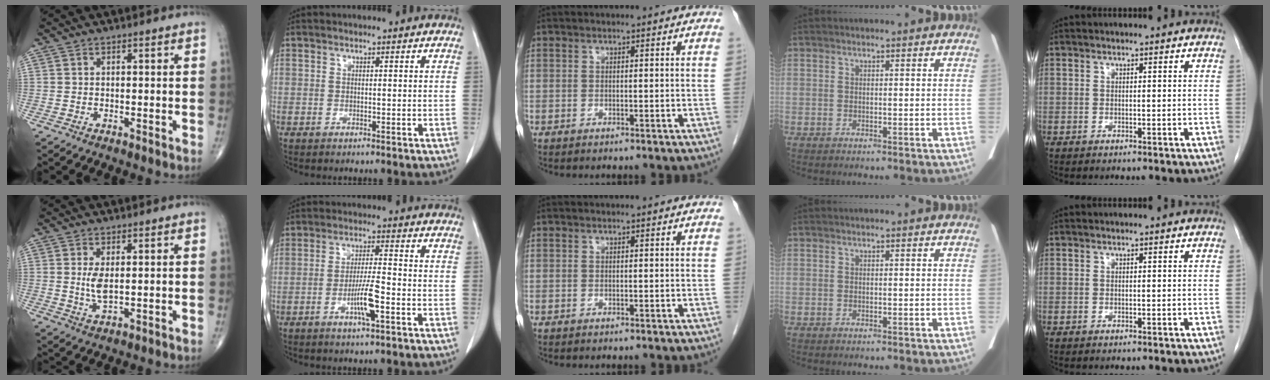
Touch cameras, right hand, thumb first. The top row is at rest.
{"thumb": {"total": 4.0, "force": [0.5, 1.6, 3.6], "torque": [-0.075, -0.012, 0.016]}, "index": {"total": 5.9, "force": [-2.3, 0.3, 5.4], "torque": [-0.101, -0.005, -0.044]}}